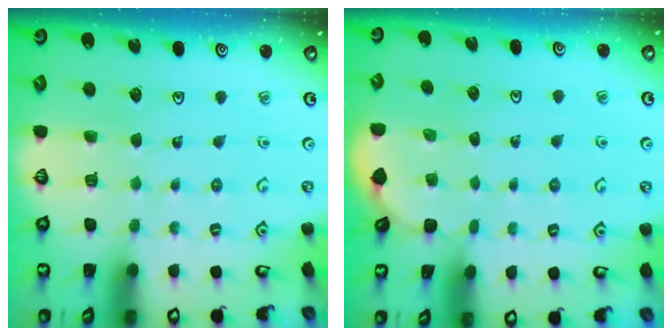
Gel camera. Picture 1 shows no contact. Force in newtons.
{"total": 1.3, "press": 1.3, "slide": 0.1}